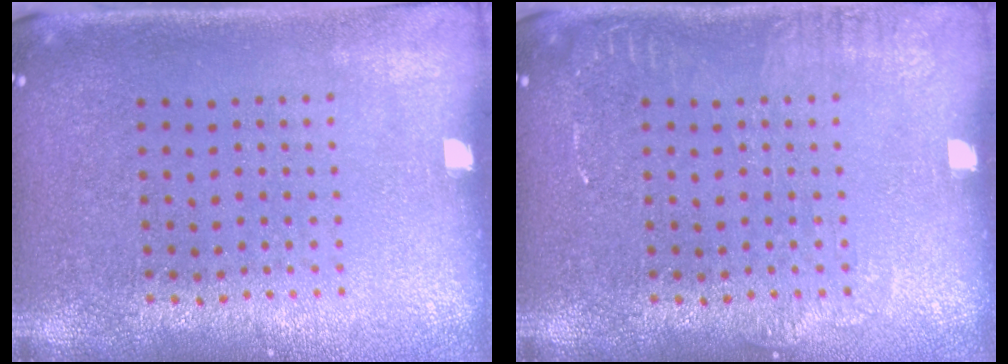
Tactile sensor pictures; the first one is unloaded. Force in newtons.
{"total": 1.3, "press": 1.2, "slide": 0.2}